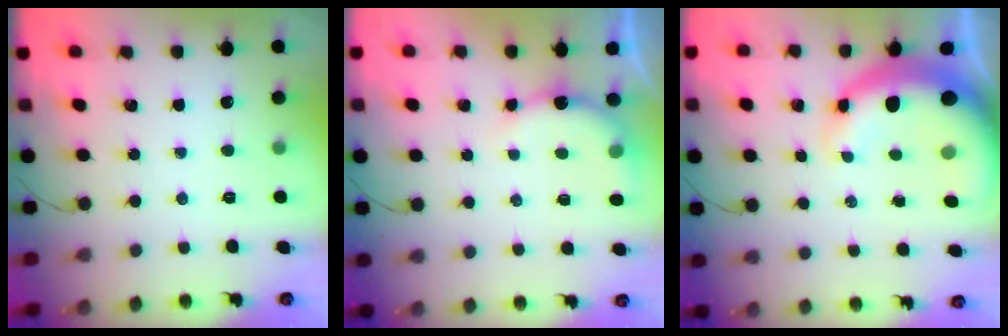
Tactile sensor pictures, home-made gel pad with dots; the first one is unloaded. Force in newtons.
{"total": 6.9, "press": 6.9, "slide": 0.2}
{"total": 9.7, "press": 9.4, "slide": 2.6}